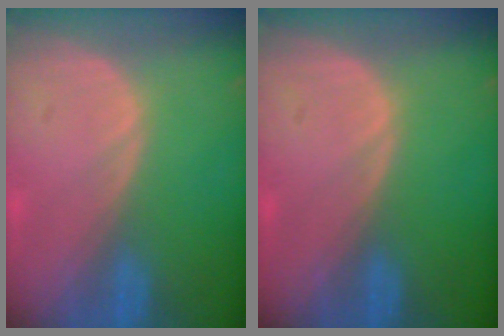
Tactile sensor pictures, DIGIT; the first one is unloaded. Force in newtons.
{"total": 0.0}